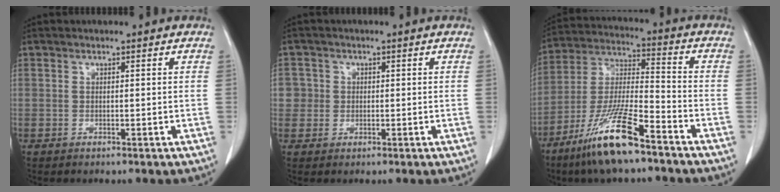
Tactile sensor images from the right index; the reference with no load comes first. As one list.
[{"total": 2.9, "force": [0.2, 2.9, 0.0], "torque": [0.017, 0.008, 0.002]}, {"total": 14.3, "force": [-9.4, 1.7, 10.7], "torque": [-0.225, -0.028, -0.178]}]